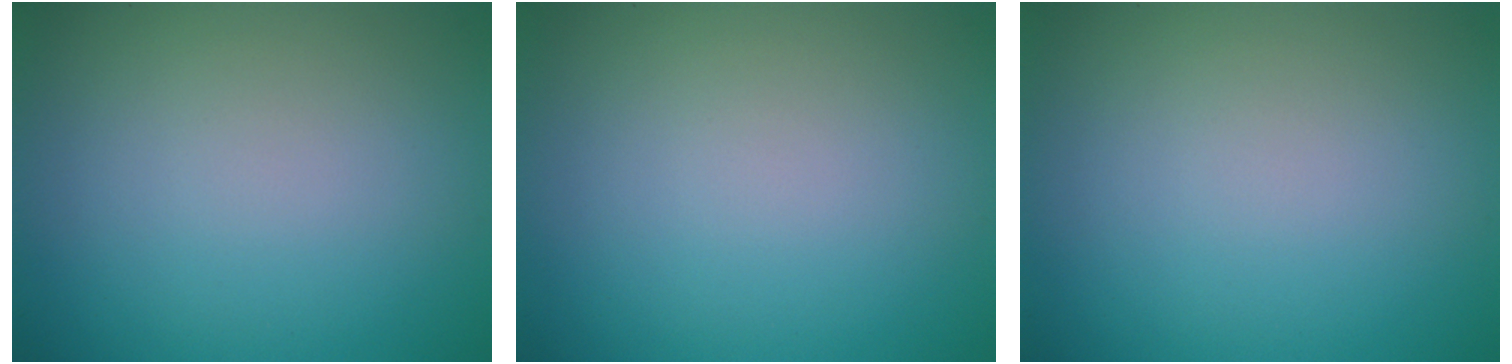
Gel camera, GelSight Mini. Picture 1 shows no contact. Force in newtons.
{"total": 0.0}
{"total": 0.0}